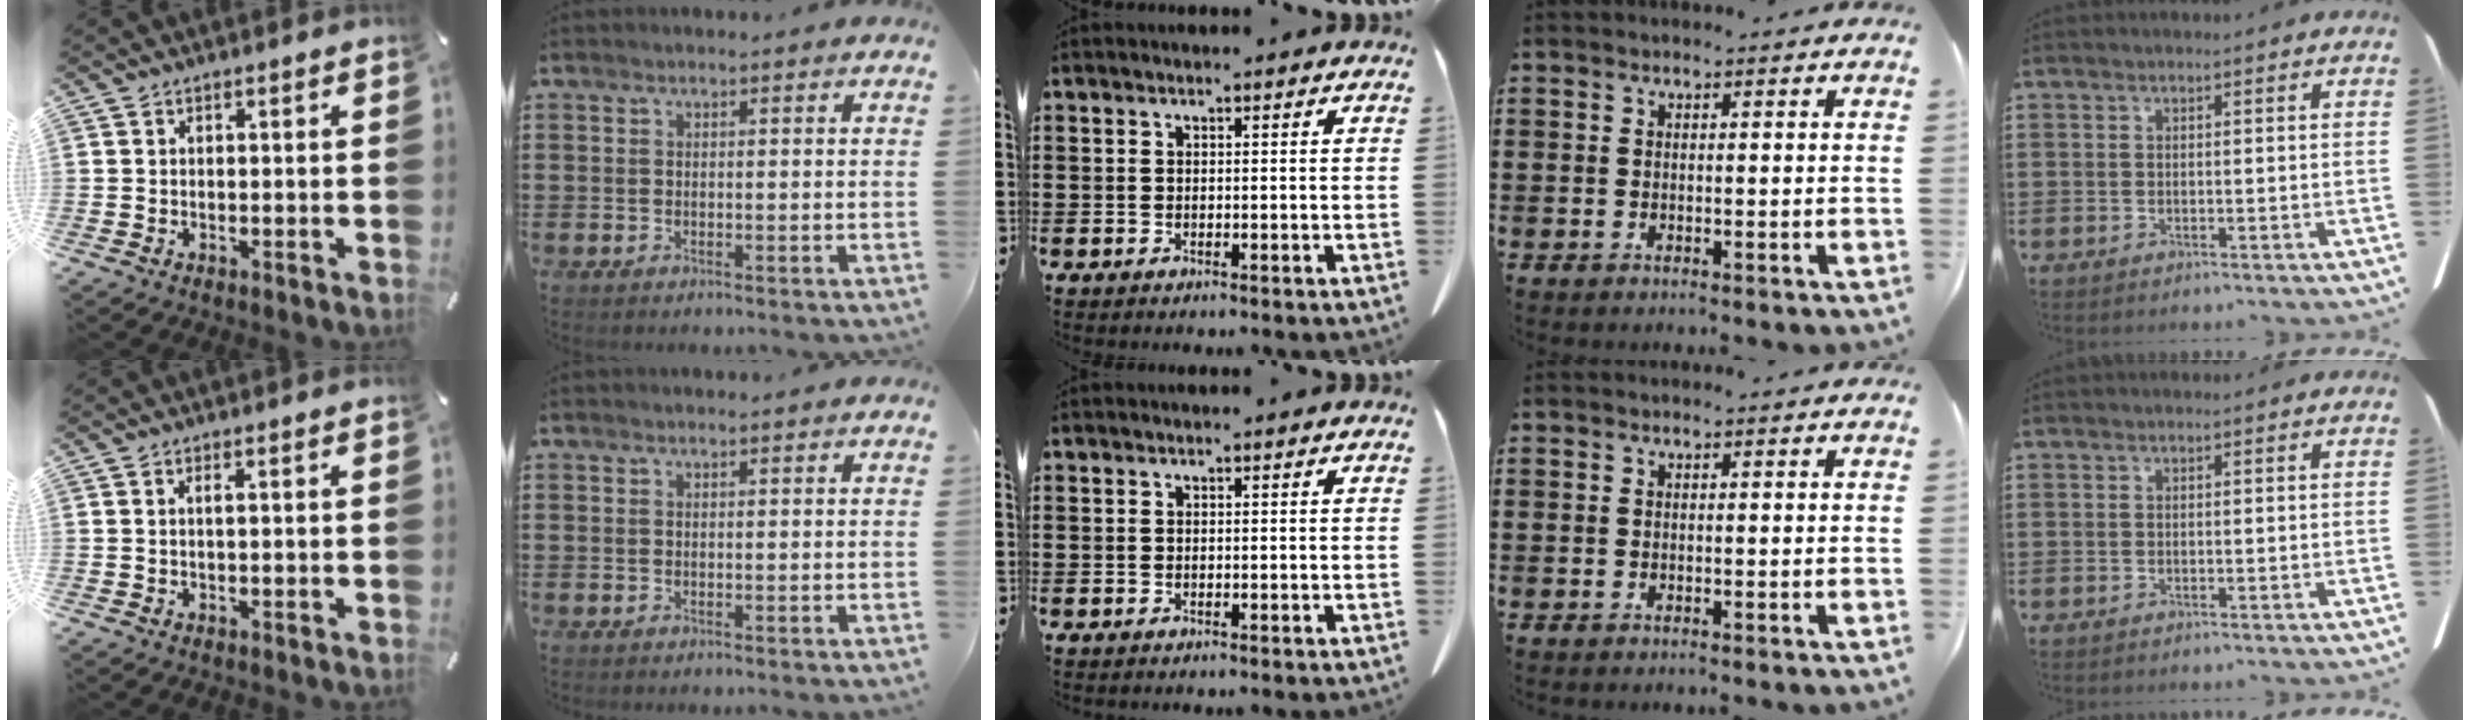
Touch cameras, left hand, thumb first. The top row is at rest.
{"thumb": {"total": 1.2, "force": [0.2, 0.1, 1.2], "torque": [-0.023, -0.001, 0.003]}}